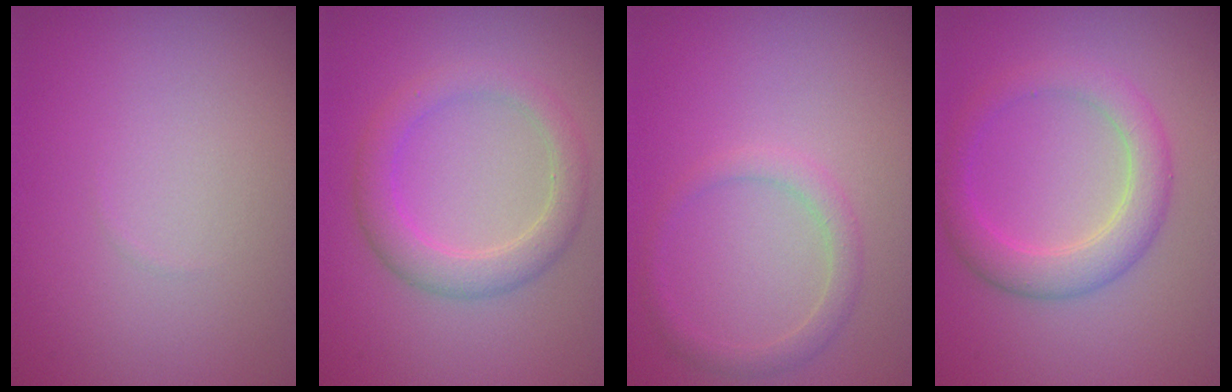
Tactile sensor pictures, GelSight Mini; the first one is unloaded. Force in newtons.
{"total": 3.4, "press": 3.4, "slide": 0.2}
{"total": 1.7, "press": 1.7, "slide": 0.1}
{"total": 3.7, "press": 3.7, "slide": 0.1}